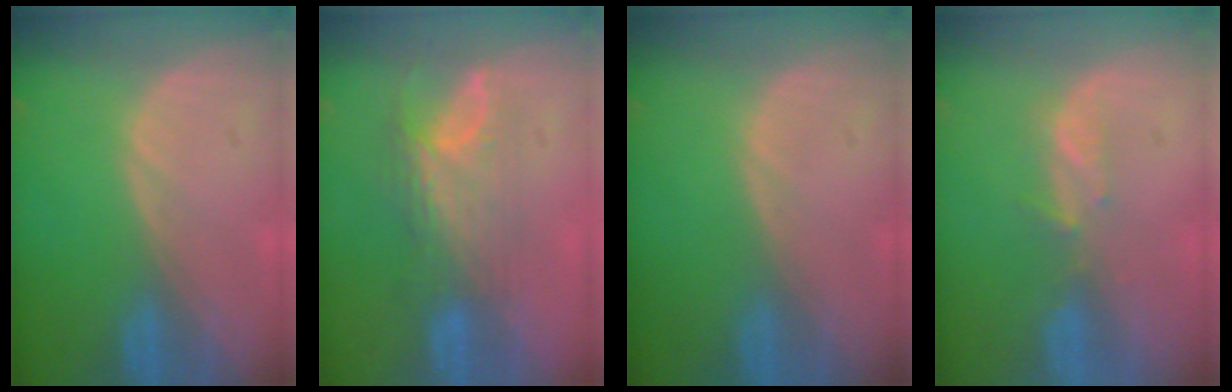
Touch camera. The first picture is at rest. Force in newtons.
{"total": 8.0, "press": 6.6, "slide": 4.5}
{"total": 0.0}
{"total": 2.3, "press": 2.1, "slide": 0.8}